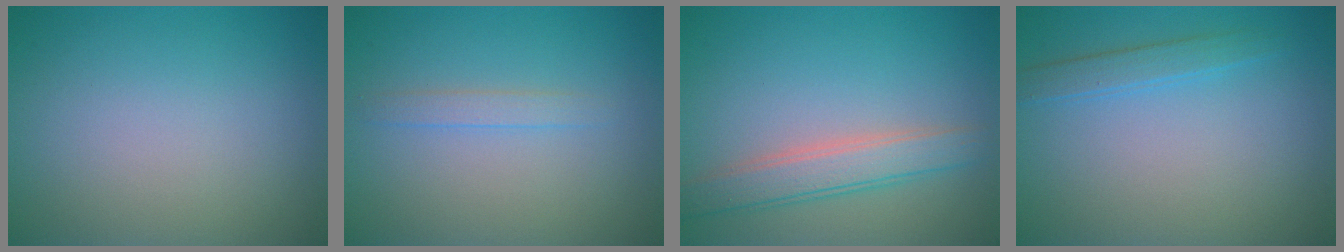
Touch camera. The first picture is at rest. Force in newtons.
{"total": 1.1, "press": 1.1, "slide": 0.0}
{"total": 3.4, "press": 3.4, "slide": 0.2}
{"total": 1.7, "press": 1.7, "slide": 0.1}